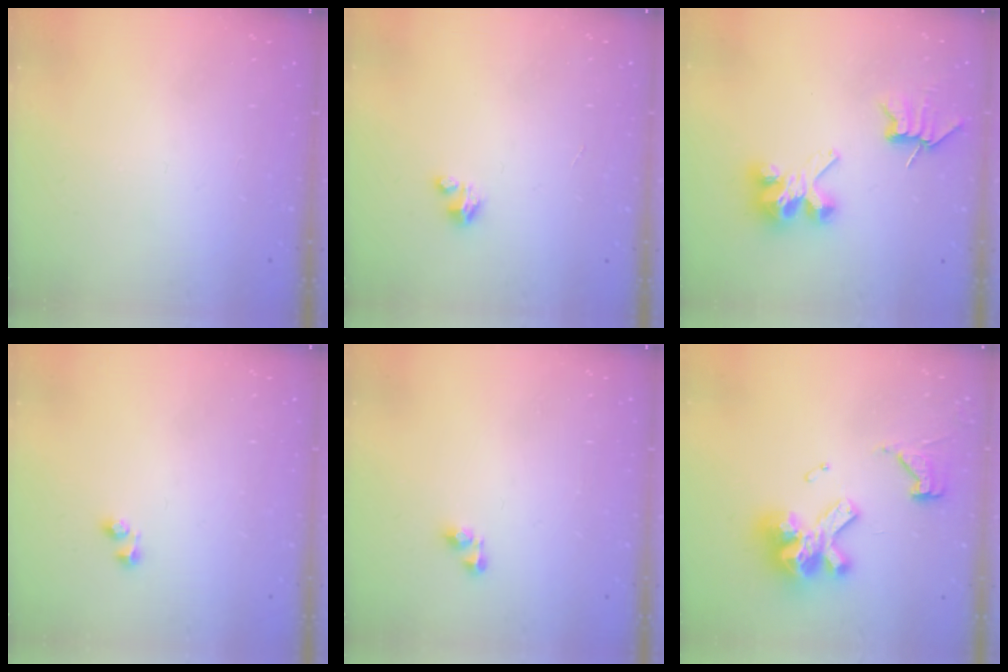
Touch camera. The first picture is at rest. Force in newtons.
{"total": 2.4, "press": 2.4, "slide": 0.2}
{"total": 7.5, "press": 7.5, "slide": 0.6}
{"total": 2.1, "press": 1.9, "slide": 0.9}
{"total": 4.4, "press": 4.3, "slide": 0.7}
{"total": 14.8, "press": 14.7, "slide": 1.7}